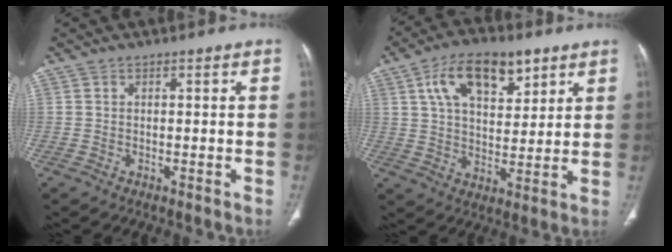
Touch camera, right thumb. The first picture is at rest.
{"total": 14.3, "force": [7.1, 7.5, 9.9], "torque": [-0.134, -0.017, 0.122]}